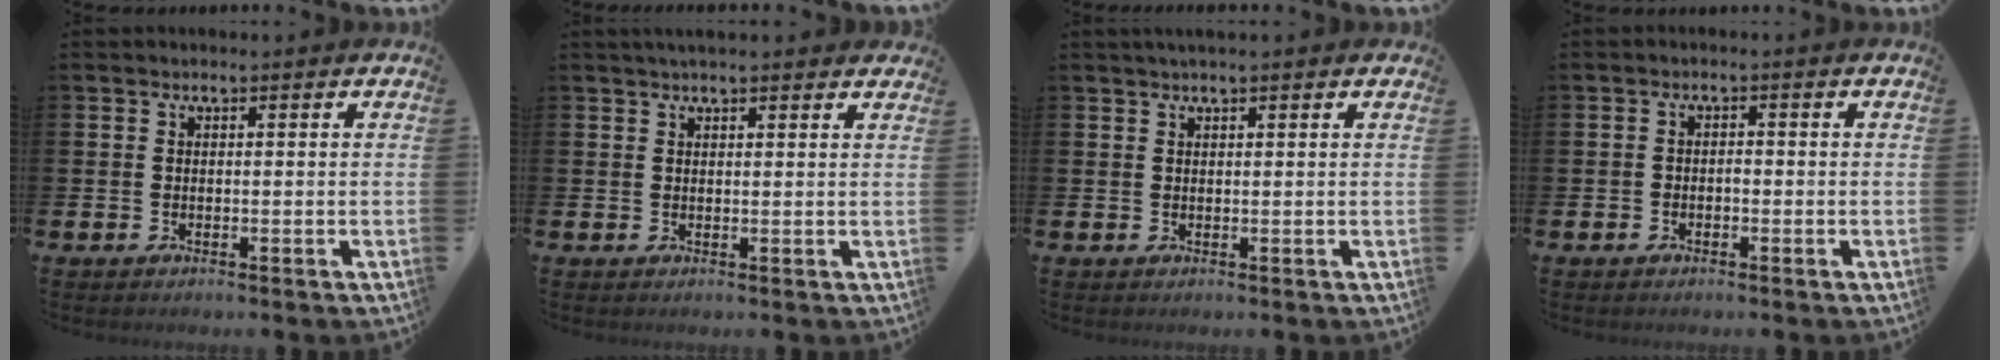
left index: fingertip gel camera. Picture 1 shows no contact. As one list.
[{"total": 2.0, "force": [1.9, 0.3, 0.6], "torque": [-0.012, -0.002, 0.034]}, {"total": 1.3, "force": [1.1, 0.0, 0.6], "torque": [0.000, -0.002, 0.016]}, {"total": 0.9, "force": [-0.6, 0.6, 0.3], "torque": [-0.004, -0.001, -0.012]}]